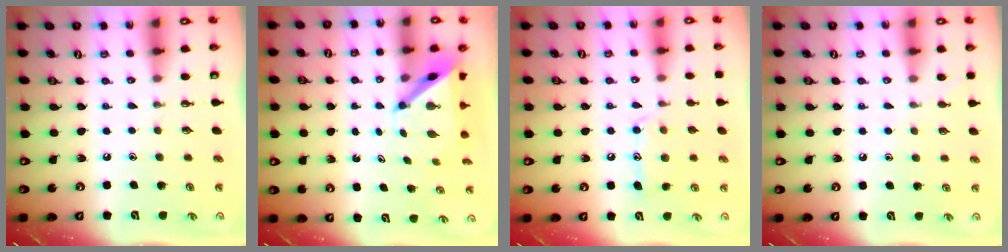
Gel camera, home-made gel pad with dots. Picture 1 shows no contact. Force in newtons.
{"total": 5.1, "press": 5.1, "slide": 0.5}
{"total": 12.5, "press": 12.5, "slide": 0.8}
{"total": 4.1, "press": 4.1, "slide": 0.4}